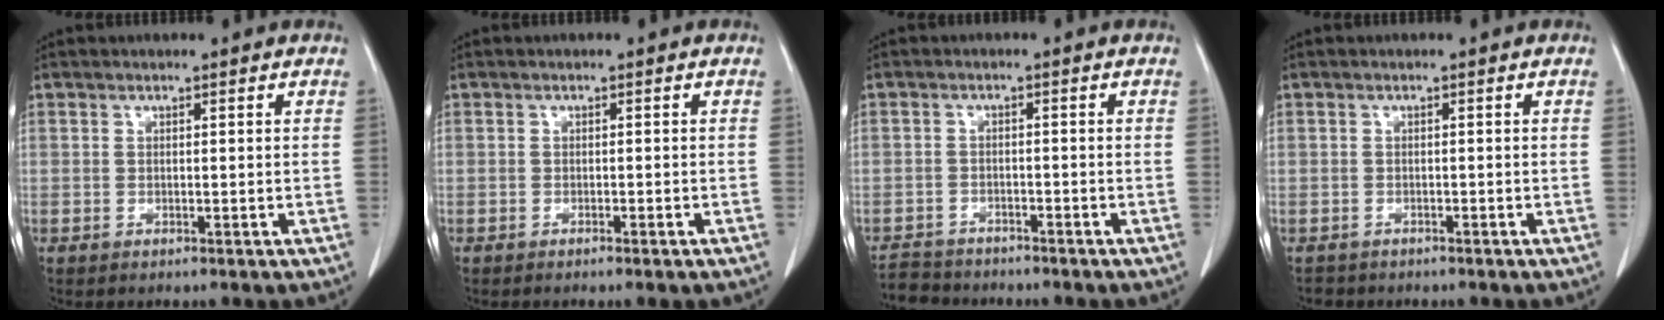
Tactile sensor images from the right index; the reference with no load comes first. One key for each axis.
{"total": 1.2, "fx": -0.9, "fy": 0.0, "fz": 0.8, "tx": -0.016, "ty": -0.002, "tz": -0.010}
{"total": 5.4, "fx": -5.1, "fy": 1.8, "fz": -0.2, "tx": 0.006, "ty": -0.009, "tz": -0.091}
{"total": 1.8, "fx": -1.4, "fy": 1.0, "fz": -0.3, "tx": -0.008, "ty": 0.001, "tz": -0.026}